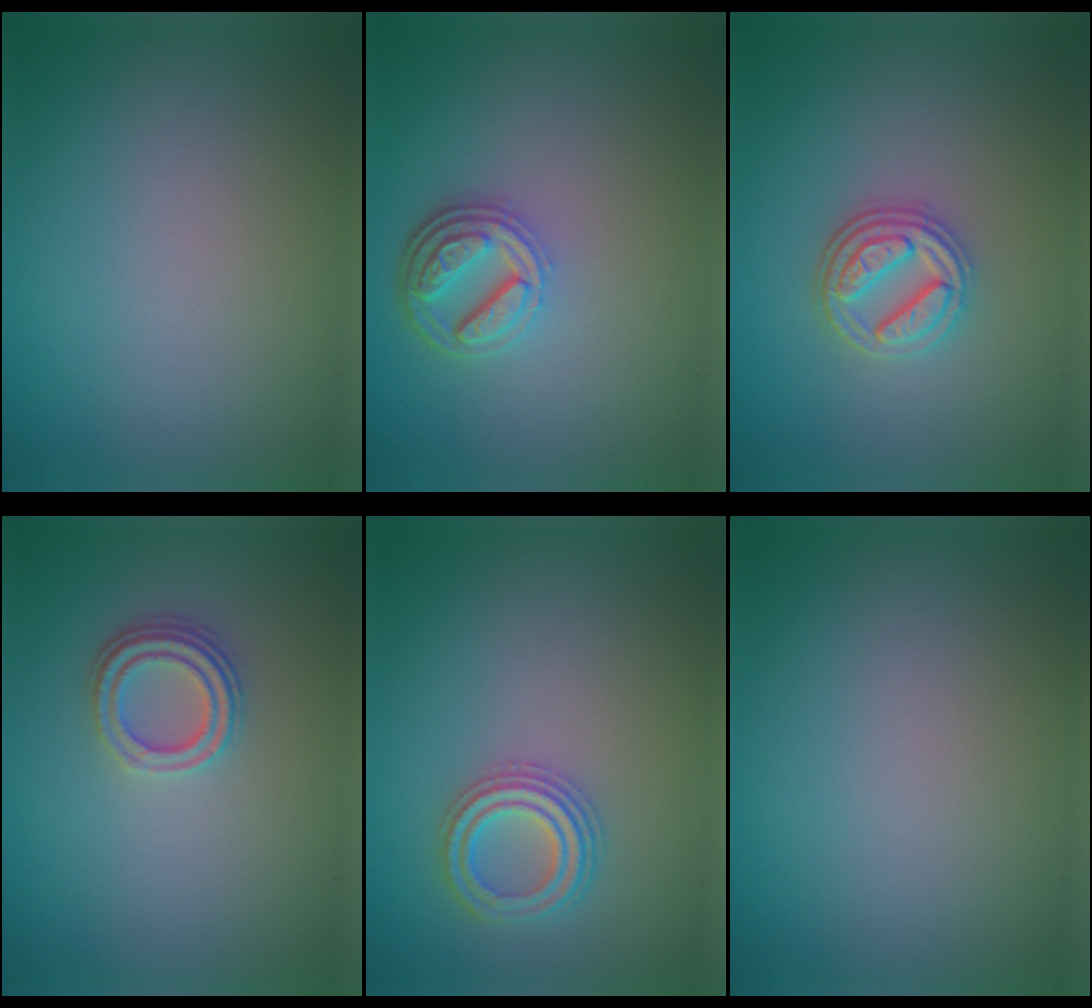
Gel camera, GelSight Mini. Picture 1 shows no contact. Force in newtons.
{"total": 4.4, "press": 3.4, "slide": 2.8}
{"total": 3.5, "press": 3.0, "slide": 1.8}
{"total": 3.1, "press": 2.4, "slide": 2.0}
{"total": 2.9, "press": 2.9, "slide": 0.5}
{"total": 0.0}